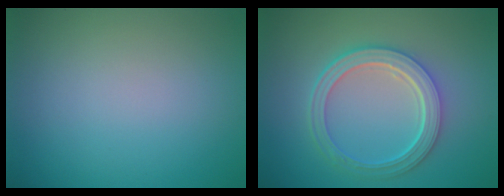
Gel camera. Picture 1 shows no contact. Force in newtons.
{"total": 5.1, "press": 3.9, "slide": 3.3}